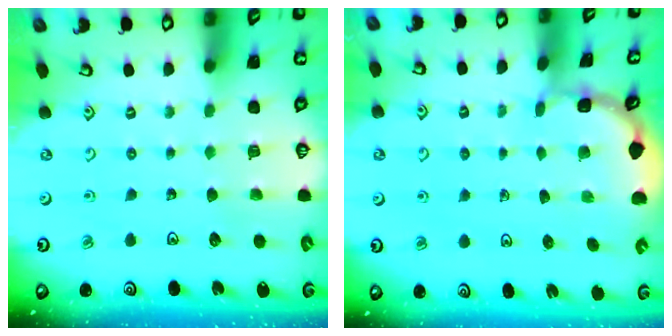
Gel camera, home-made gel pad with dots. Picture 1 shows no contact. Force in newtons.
{"total": 1.6, "press": 1.5, "slide": 0.1}